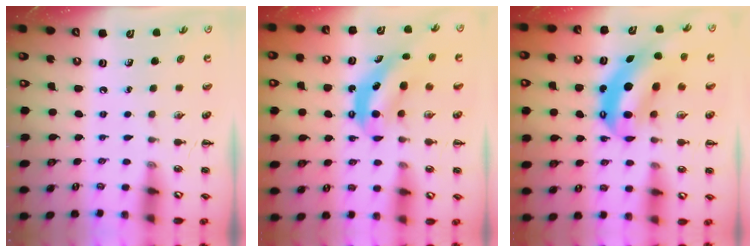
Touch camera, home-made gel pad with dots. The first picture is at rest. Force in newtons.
{"total": 5.9, "press": 5.8, "slide": 0.4}
{"total": 9.4, "press": 9.2, "slide": 2.2}